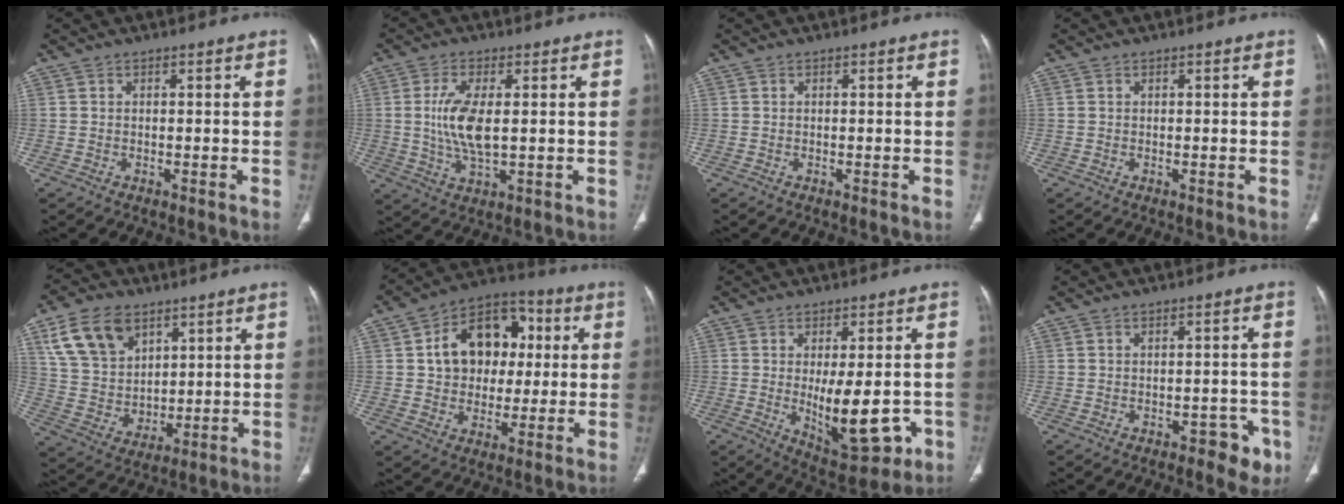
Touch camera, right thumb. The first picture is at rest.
{"total": 8.7, "force": [0.7, 3.5, 8.0], "torque": [-0.172, -0.012, 0.017]}
{"total": 0.0}
{"total": 0.0}
{"total": 14.0, "force": [7.0, 9.8, 7.2], "torque": [-0.104, -0.025, 0.145]}
{"total": 15.7, "force": [2.5, 11.9, 9.9], "torque": [-0.110, 0.020, 0.035]}
{"total": 12.7, "force": [-2.2, 5.5, 11.3], "torque": [-0.139, -0.019, -0.016]}
{"total": 5.0, "force": [-2.6, 2.8, 3.2], "torque": [-0.014, 0.014, -0.030]}